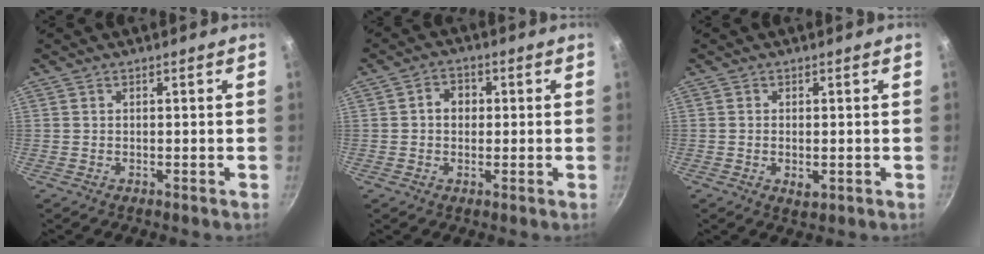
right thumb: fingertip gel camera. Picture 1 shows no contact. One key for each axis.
{"total": 4.3, "fx": 0.4, "fy": 3.5, "fz": 2.4, "tx": -0.019, "ty": 0.007, "tz": 0.001}
{"total": 2.4, "fx": -0.4, "fy": 1.3, "fz": 2.0, "tx": -0.032, "ty": -0.006, "tz": -0.005}